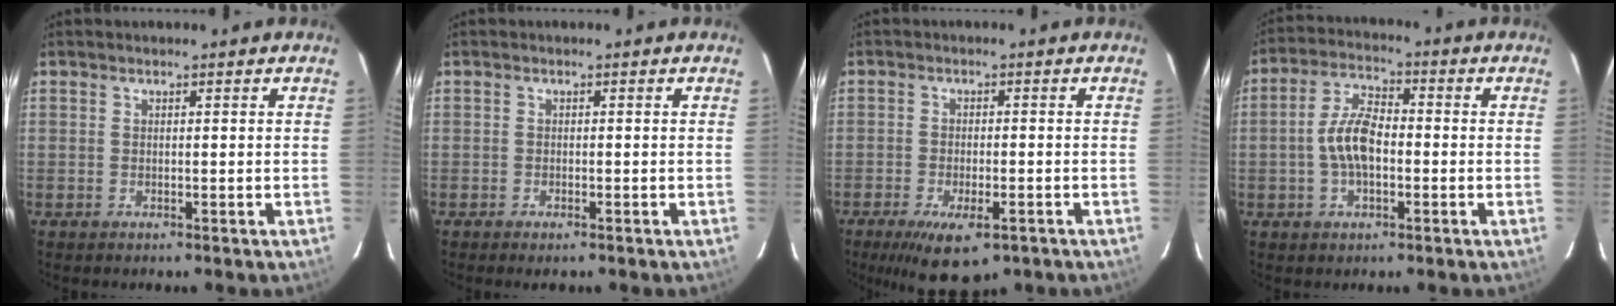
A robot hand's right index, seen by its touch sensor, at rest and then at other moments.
{"total": 1.0, "force": [-0.8, 0.2, 0.5], "torque": [-0.010, -0.003, -0.014]}
{"total": 9.4, "force": [-5.9, 3.5, 6.5], "torque": [-0.134, -0.027, -0.090]}
{"total": 7.6, "force": [-1.2, 3.9, 6.4], "torque": [-0.128, 0.016, -0.021]}